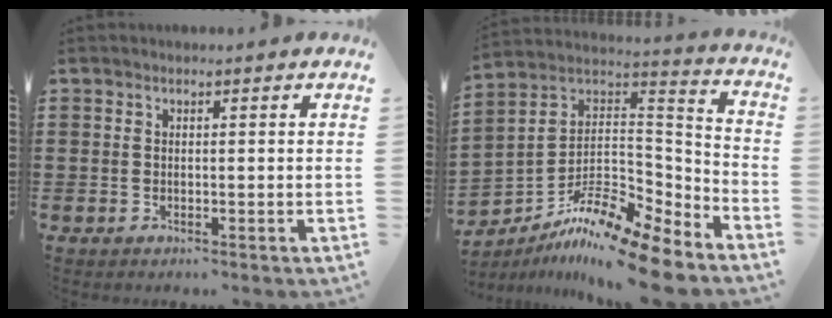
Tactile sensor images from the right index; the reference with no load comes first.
{"total": 12.7, "force": [-10.5, 2.2, 6.9], "torque": [-0.130, 0.020, -0.207]}